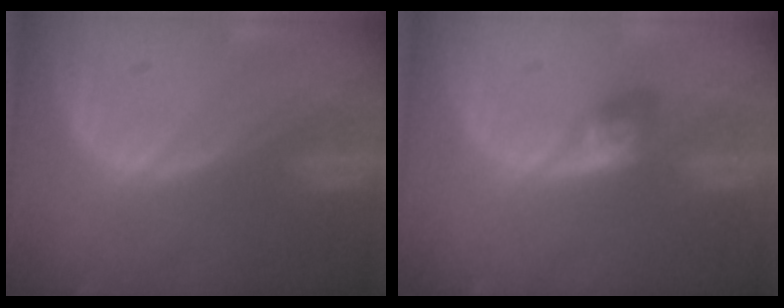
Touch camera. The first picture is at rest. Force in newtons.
{"total": 2.9, "press": 2.7, "slide": 1.2}